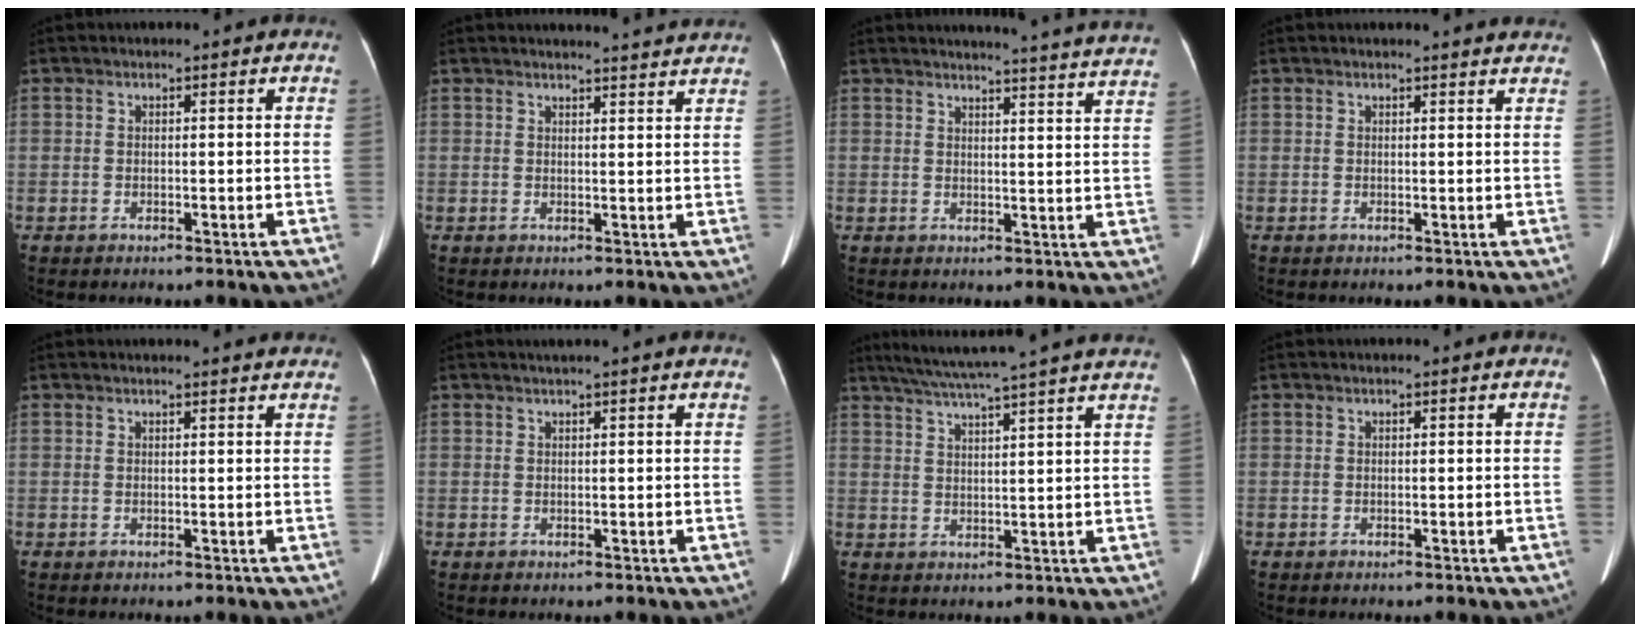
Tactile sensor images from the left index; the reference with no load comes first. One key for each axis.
{"total": 6.9, "fx": 6.7, "fy": -0.3, "fz": 1.6, "tx": -0.020, "ty": -0.001, "tz": 0.062}
{"total": 18.8, "fx": 18.2, "fy": -0.9, "fz": 4.6, "tx": -0.061, "ty": -0.082, "tz": 0.192}
{"total": 5.2, "fx": 5.1, "fy": 0.4, "fz": 1.1, "tx": -0.009, "ty": -0.003, "tz": 0.033}
{"total": 4.3, "fx": 4.1, "fy": 0.3, "fz": 1.1, "tx": -0.016, "ty": 0.006, "tz": 0.033}
{"total": 2.2, "fx": 1.9, "fy": -0.4, "fz": 1.2, "tx": -0.014, "ty": 0.016, "tz": 0.031}
{"total": 16.8, "fx": 14.5, "fy": -1.2, "fz": 8.5, "tx": -0.150, "ty": 0.013, "tz": 0.190}
{"total": 0.0}